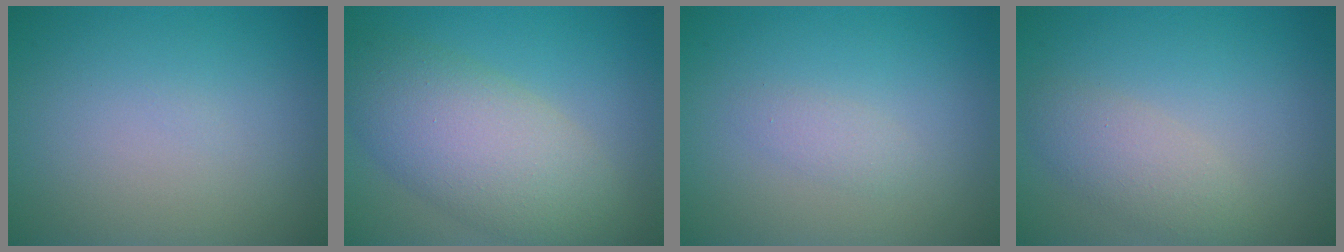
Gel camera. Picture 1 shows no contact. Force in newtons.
{"total": 7.5, "press": 7.5, "slide": 0.2}
{"total": 1.1, "press": 1.1, "slide": 0.0}
{"total": 2.8, "press": 2.8, "slide": 0.2}